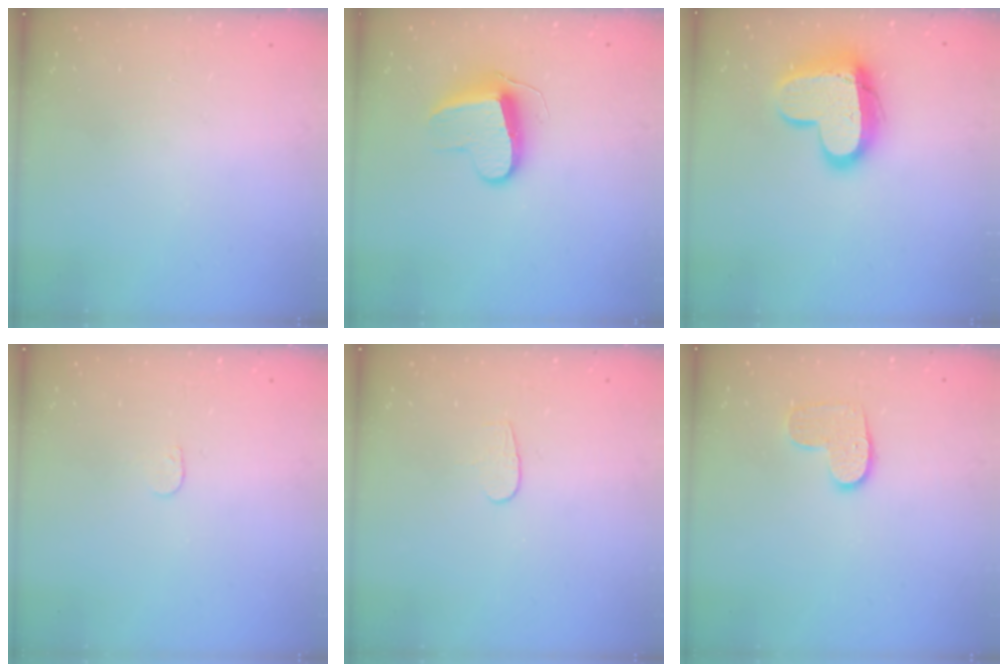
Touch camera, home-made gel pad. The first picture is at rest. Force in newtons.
{"total": 10.6, "press": 10.6, "slide": 0.2}
{"total": 16.9, "press": 16.8, "slide": 1.4}
{"total": 3.2, "press": 3.2, "slide": 0.3}
{"total": 4.3, "press": 4.3, "slide": 0.3}
{"total": 8.3, "press": 8.3, "slide": 0.3}